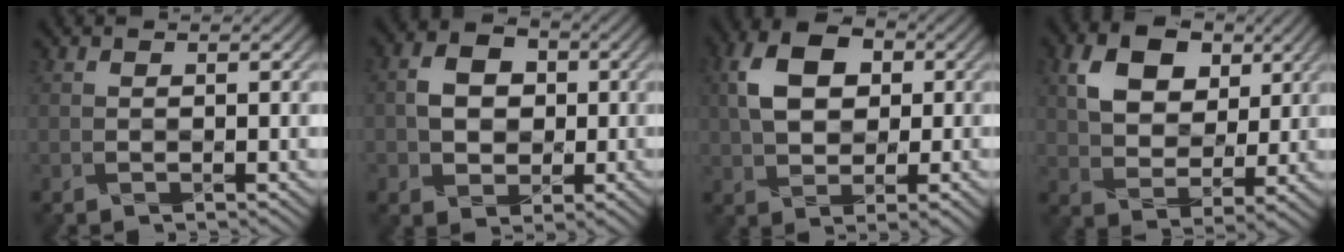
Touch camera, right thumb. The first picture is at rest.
{"total": 4.8, "force": [0.0, 4.1, 2.5], "torque": [-0.049, 0.005, -0.003]}
{"total": 8.3, "force": [1.5, 5.4, 6.1], "torque": [-0.122, 0.011, 0.021]}
{"total": 8.8, "force": [3.9, 5.9, 5.3], "torque": [-0.108, 0.002, 0.071]}